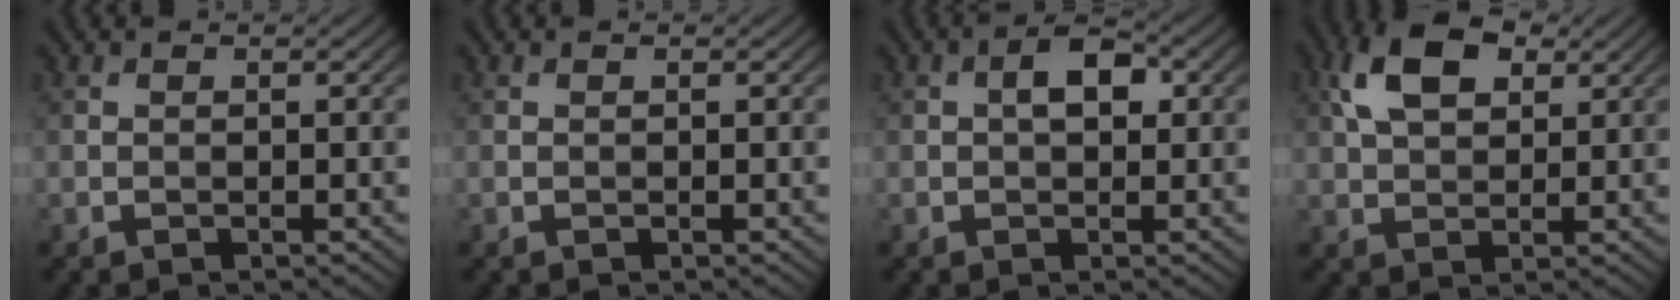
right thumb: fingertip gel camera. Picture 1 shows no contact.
{"total": 0.0}
{"total": 3.5, "force": [0.5, 2.0, 2.8], "torque": [-0.048, 0.009, 0.005]}
{"total": 8.0, "force": [3.3, 4.7, 5.6], "torque": [-0.120, 0.012, 0.057]}